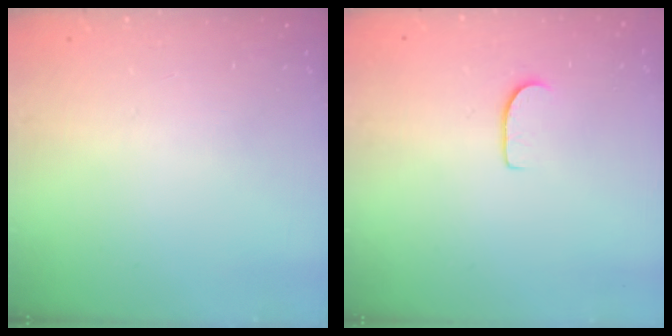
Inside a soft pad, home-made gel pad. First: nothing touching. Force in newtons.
{"total": 6.1, "press": 6.1, "slide": 0.5}